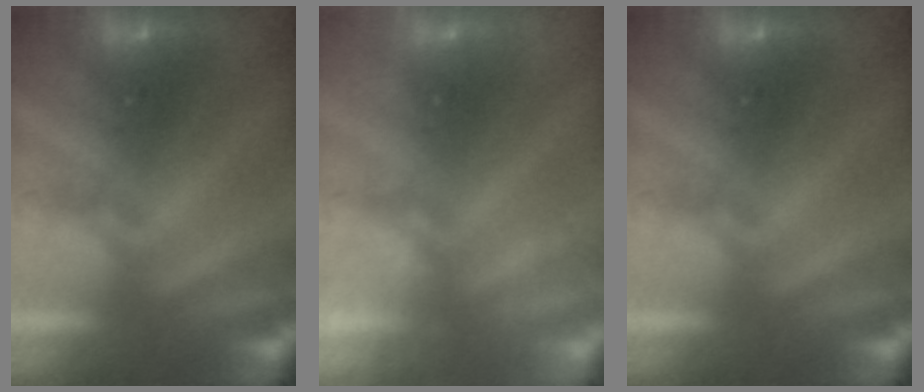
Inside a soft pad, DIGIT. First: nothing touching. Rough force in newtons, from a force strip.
{"total": 2.2}
{"total": 0.0}